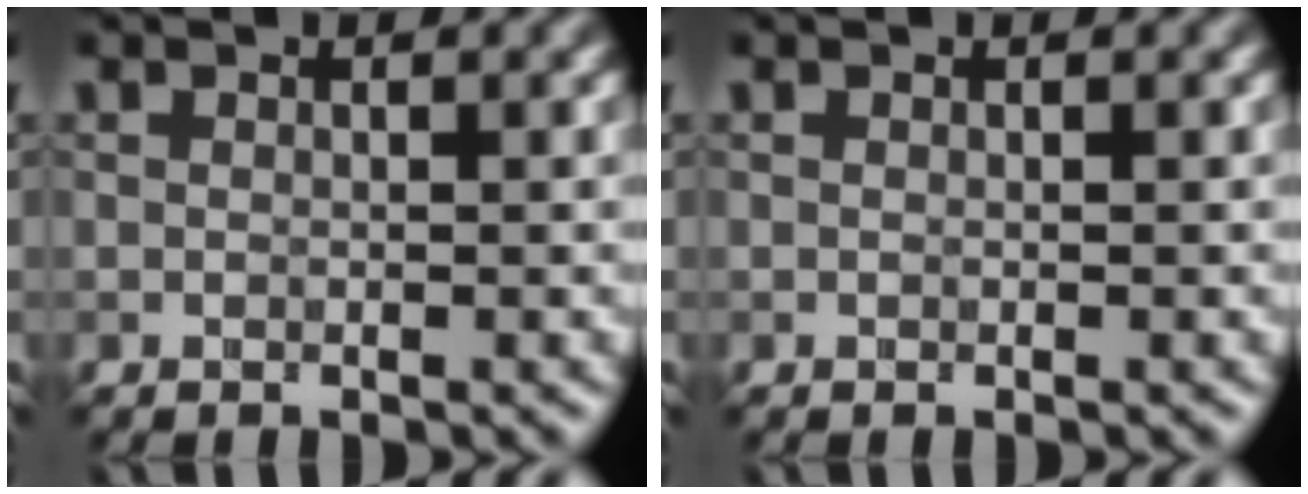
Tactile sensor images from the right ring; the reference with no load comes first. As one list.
[{"total": 0.0}]